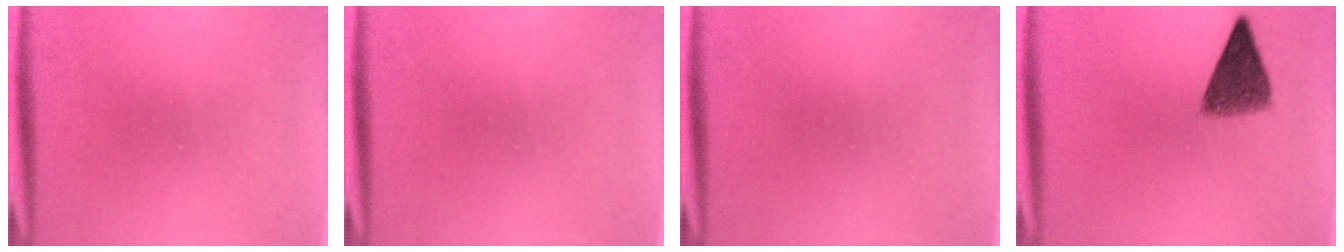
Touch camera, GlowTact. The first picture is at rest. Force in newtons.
{"total": 0.0}
{"total": 0.0}
{"total": 6.3}